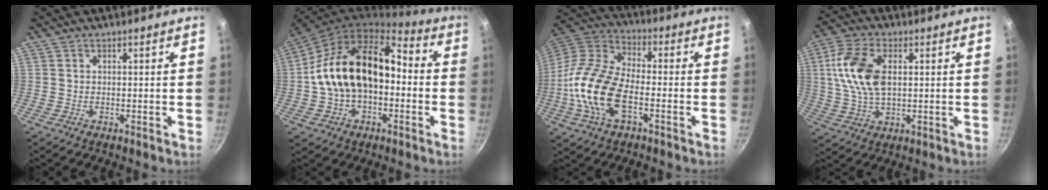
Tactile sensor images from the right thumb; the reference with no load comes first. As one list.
[{"total": 19.5, "force": [-1.2, 13.0, 14.5], "torque": [-0.229, 0.055, -0.028]}, {"total": 18.2, "force": [-4.3, 9.5, 14.8], "torque": [-0.288, 0.036, -0.102]}, {"total": 12.4, "force": [2.2, 7.1, 9.9], "torque": [-0.186, 0.007, 0.036]}]